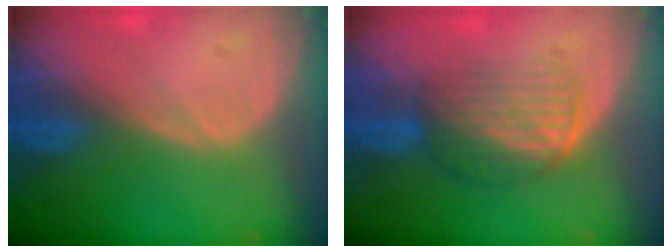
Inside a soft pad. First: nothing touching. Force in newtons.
{"total": 5.8, "press": 5.5, "slide": 2.0}